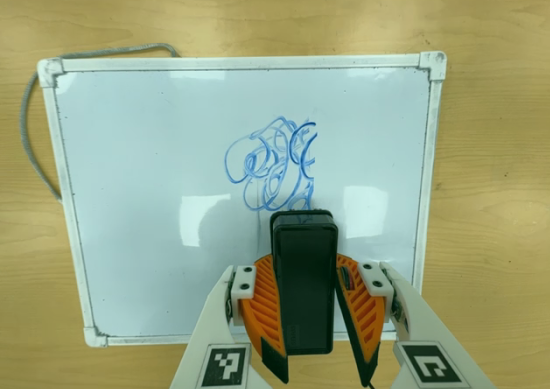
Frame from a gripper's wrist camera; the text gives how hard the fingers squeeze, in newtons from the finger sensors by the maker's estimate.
{"total": 11.2, "left": 10.1, "right": 12.4}